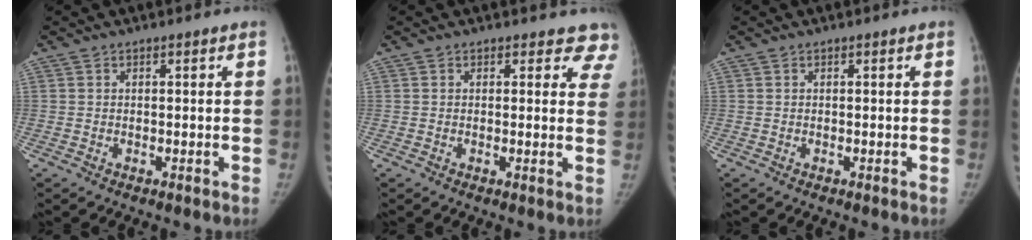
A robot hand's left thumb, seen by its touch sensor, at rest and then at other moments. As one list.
[{"total": 5.7, "force": [5.1, 2.6, 0.1], "torque": [0.052, -0.019, 0.022]}, {"total": 0.0}]